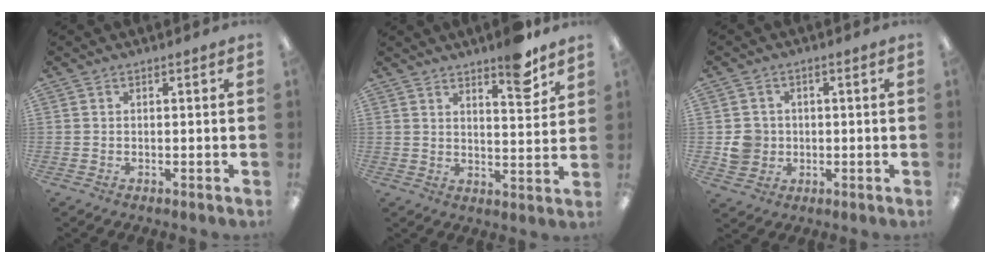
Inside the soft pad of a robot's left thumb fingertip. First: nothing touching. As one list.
[{"total": 7.9, "force": [6.2, 1.7, 4.5], "torque": [-0.050, -0.043, 0.099]}, {"total": 5.4, "force": [-0.3, 5.2, 1.4], "torque": [-0.016, 0.009, -0.003]}]